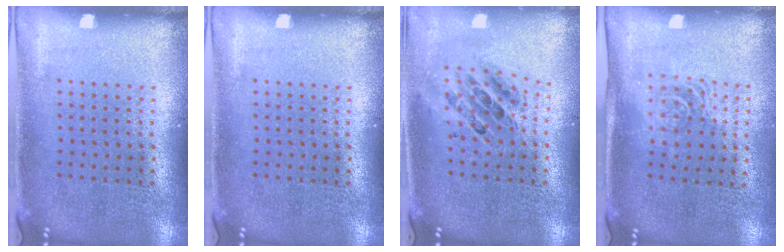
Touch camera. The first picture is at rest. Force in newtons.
{"total": 0.0}
{"total": 0.7, "press": 0.7, "slide": 0.1}
{"total": 1.6, "press": 1.3, "slide": 0.9}